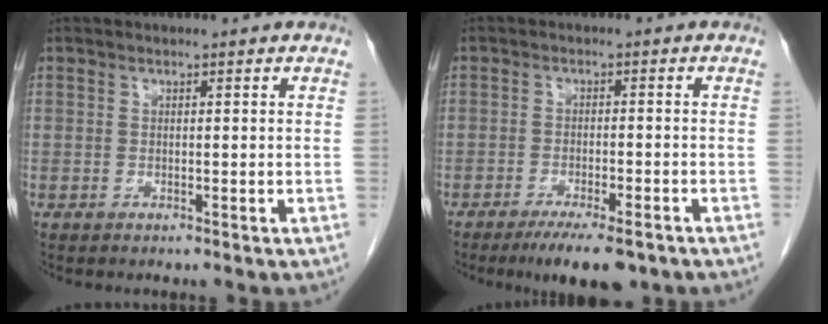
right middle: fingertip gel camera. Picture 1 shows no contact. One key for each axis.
{"total": 7.9, "fx": -5.8, "fy": 1.8, "fz": 5.1, "tx": -0.069, "ty": -0.012, "tz": -0.085}